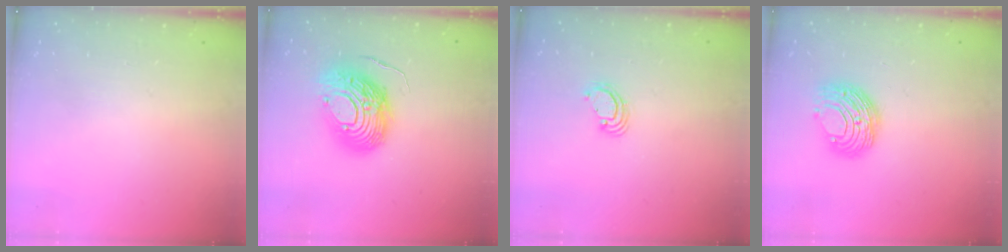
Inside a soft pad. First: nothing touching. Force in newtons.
{"total": 16.1, "press": 16.1, "slide": 1.4}
{"total": 3.6, "press": 3.6, "slide": 0.3}
{"total": 9.2, "press": 9.2, "slide": 0.4}